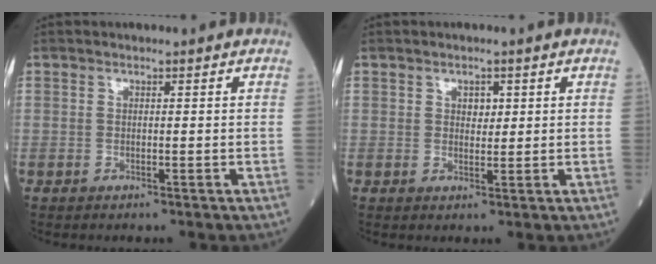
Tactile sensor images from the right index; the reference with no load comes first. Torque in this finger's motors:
{"motor_torque": [0.02, 0.04, -0.01, 0.00]}